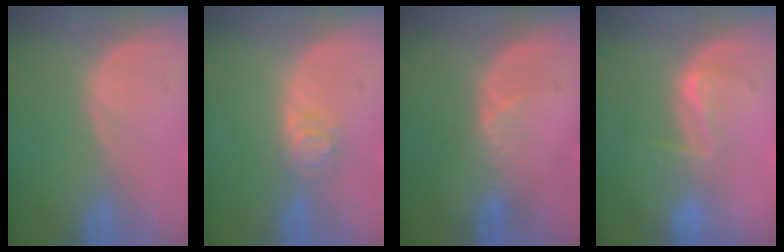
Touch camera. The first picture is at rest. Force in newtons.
{"total": 2.9, "press": 2.9, "slide": 0.3}
{"total": 2.6, "press": 2.2, "slide": 1.4}
{"total": 3.5, "press": 3.2, "slide": 1.5}